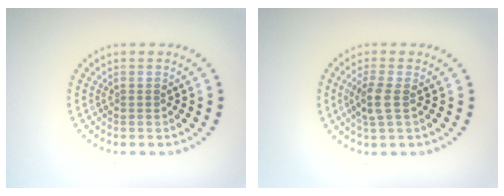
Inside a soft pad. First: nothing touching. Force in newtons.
{"total": 2.3, "press": 2.1, "slide": 0.9}